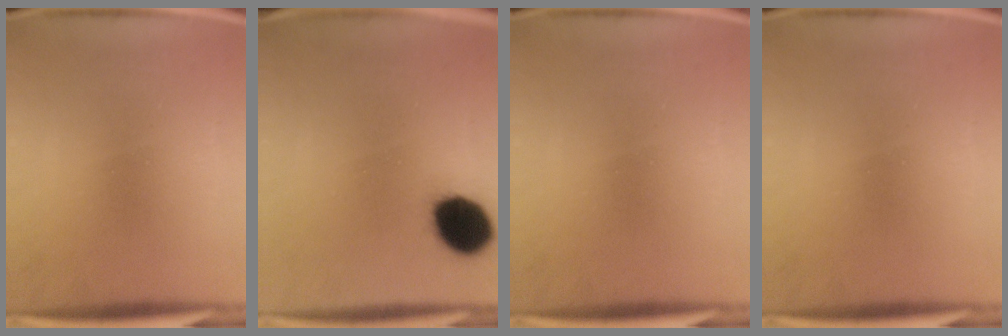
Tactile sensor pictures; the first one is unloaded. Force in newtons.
{"total": 13.4}
{"total": 0.0}
{"total": 0.0}